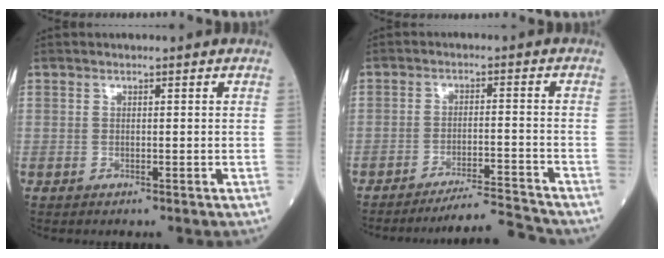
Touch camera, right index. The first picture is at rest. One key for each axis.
{"total": 6.9, "fx": -6.6, "fy": -2.1, "fz": 0.2, "tx": 0.000, "ty": 0.004, "tz": -0.112}